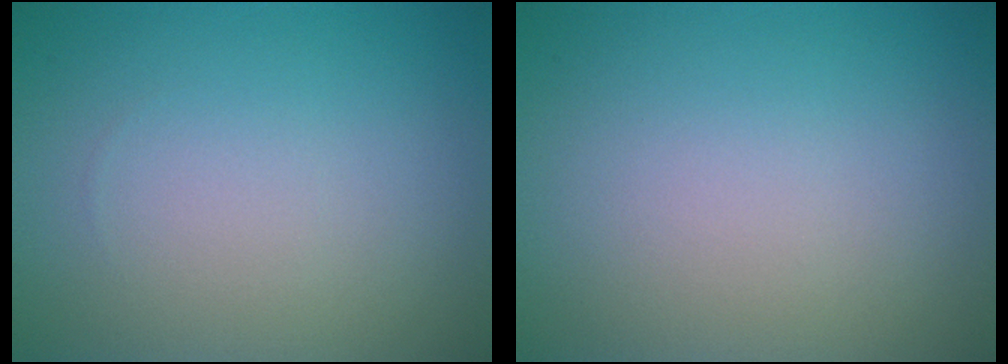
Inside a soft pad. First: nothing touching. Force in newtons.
{"total": 0.0}